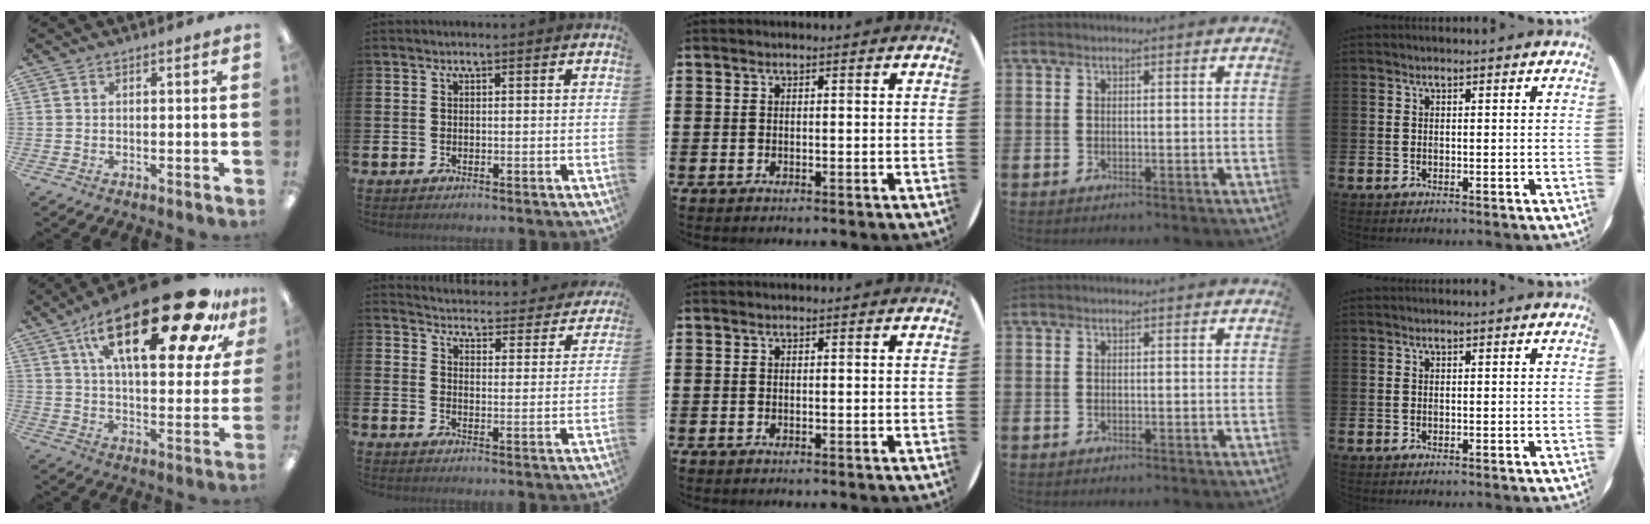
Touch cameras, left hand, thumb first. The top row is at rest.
{"thumb": {"total": 30.6, "force": [17.4, 10.5, 22.8], "torque": [-0.356, -0.097, 0.279]}, "index": {"total": 4.0, "force": [4.0, 0.4, 0.2], "torque": [-0.021, -0.041, 0.063]}}